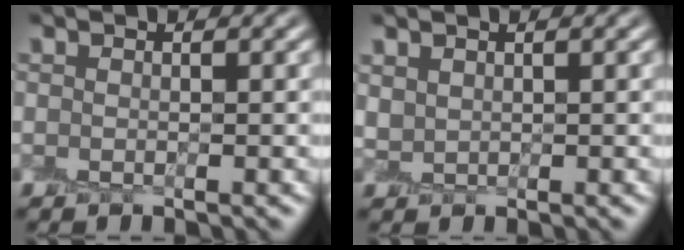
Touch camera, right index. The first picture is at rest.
{"total": 1.0, "force": [0.8, 0.5, 0.0], "torque": [-0.002, 0.003, 0.020]}